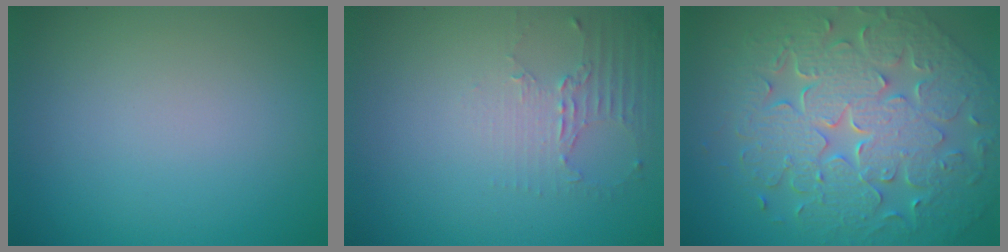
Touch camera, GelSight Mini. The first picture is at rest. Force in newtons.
{"total": 2.0, "press": 1.5, "slide": 1.4}
{"total": 9.9, "press": 6.9, "slide": 7.0}